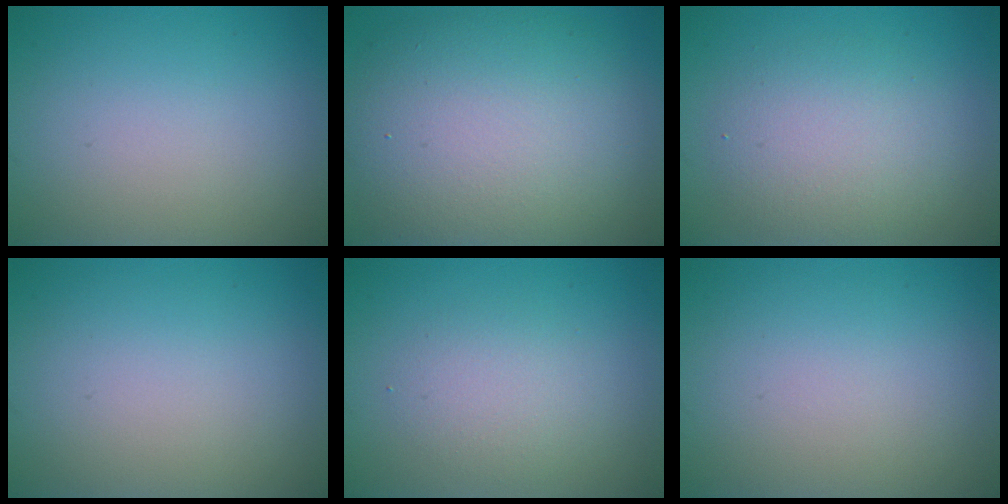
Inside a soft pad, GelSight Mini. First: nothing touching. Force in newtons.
{"total": 11.8, "press": 11.8, "slide": 0.5}
{"total": 4.2, "press": 4.2, "slide": 0.3}
{"total": 0.0}
{"total": 2.4, "press": 2.4, "slide": 0.3}
{"total": 0.0}